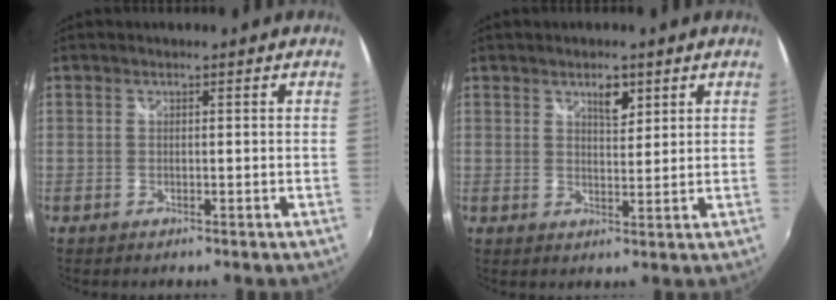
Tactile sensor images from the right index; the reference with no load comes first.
{"total": 3.4, "force": [2.2, 1.3, 2.3], "torque": [-0.034, 0.003, 0.036]}